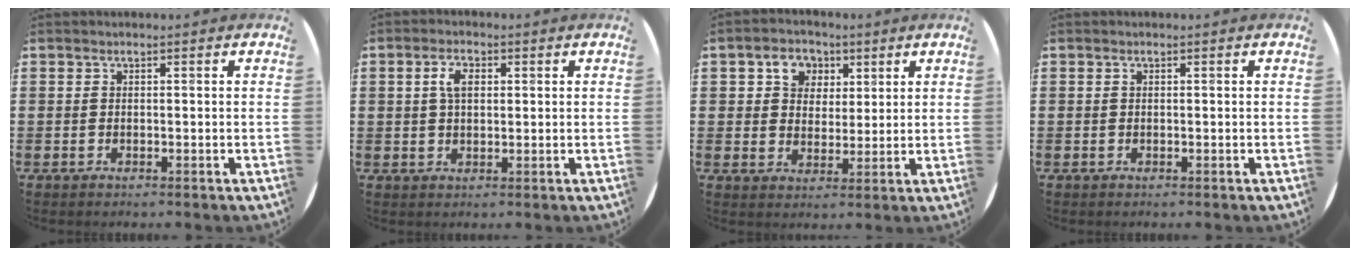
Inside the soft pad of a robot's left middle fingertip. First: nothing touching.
{"total": 3.4, "force": [1.2, 1.8, 2.6], "torque": [-0.049, 0.008, 0.017]}
{"total": 4.9, "force": [2.4, 3.9, 1.5], "torque": [-0.031, 0.010, 0.041]}
{"total": 0.0}